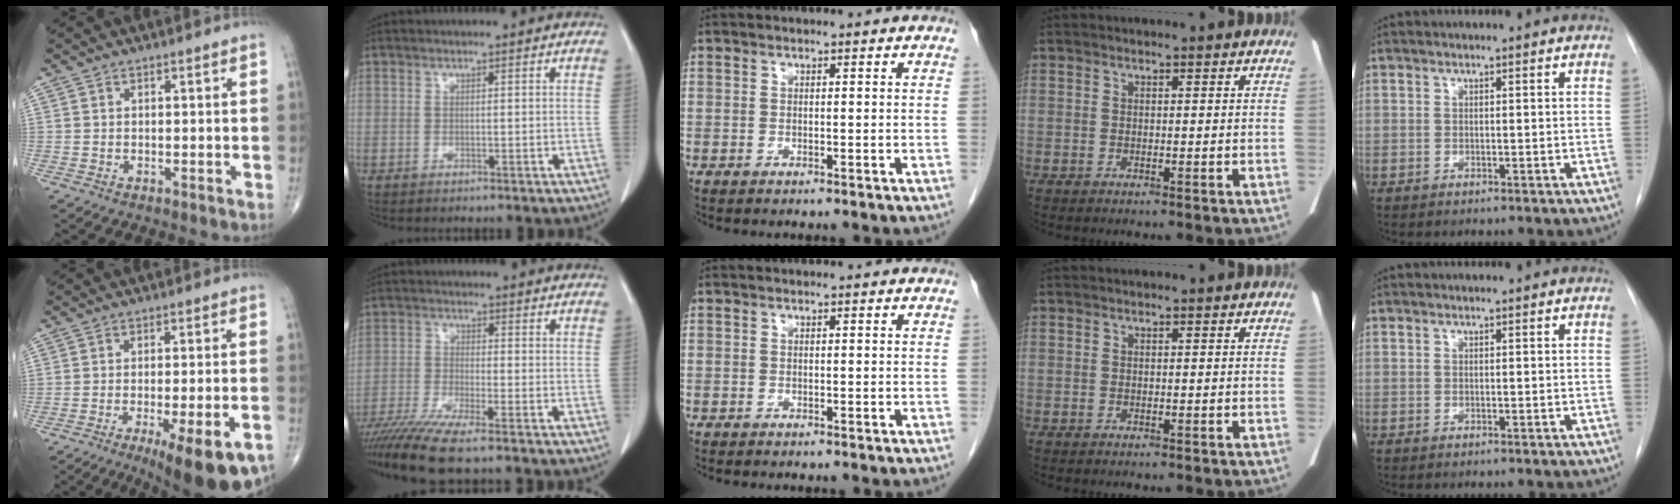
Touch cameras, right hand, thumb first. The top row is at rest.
{"thumb": {"total": 16.3, "force": [-9.0, 4.0, 12.9], "torque": [-0.142, 0.020, -0.125]}, "index": {"total": 10.4, "force": [-8.5, -0.2, 5.9], "torque": [-0.104, -0.026, -0.148]}}